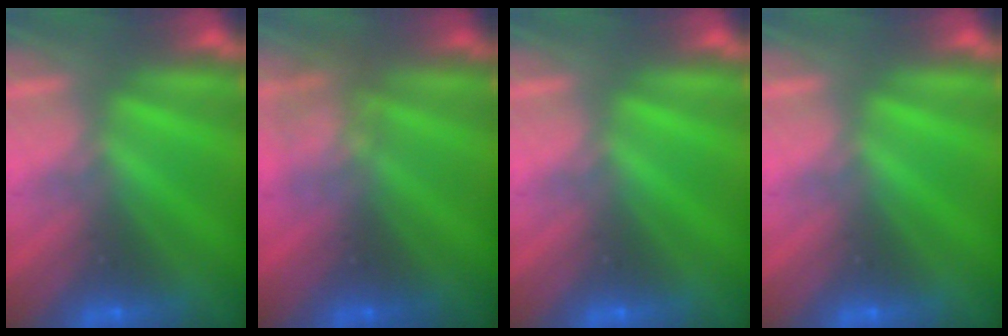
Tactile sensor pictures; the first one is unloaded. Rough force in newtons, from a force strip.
{"total": 2.4}
{"total": 0.0}
{"total": 0.0}